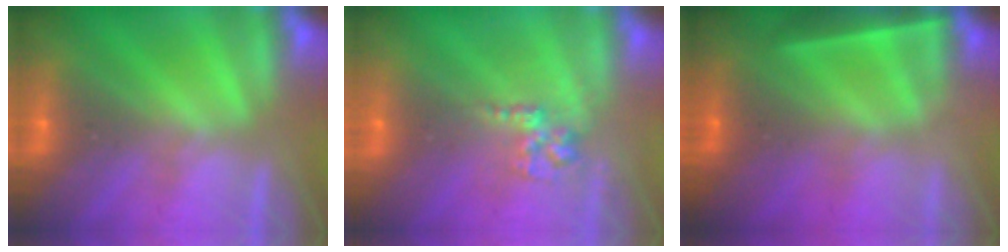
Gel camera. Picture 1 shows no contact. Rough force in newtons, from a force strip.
{"total": 2.8}
{"total": 4.5}